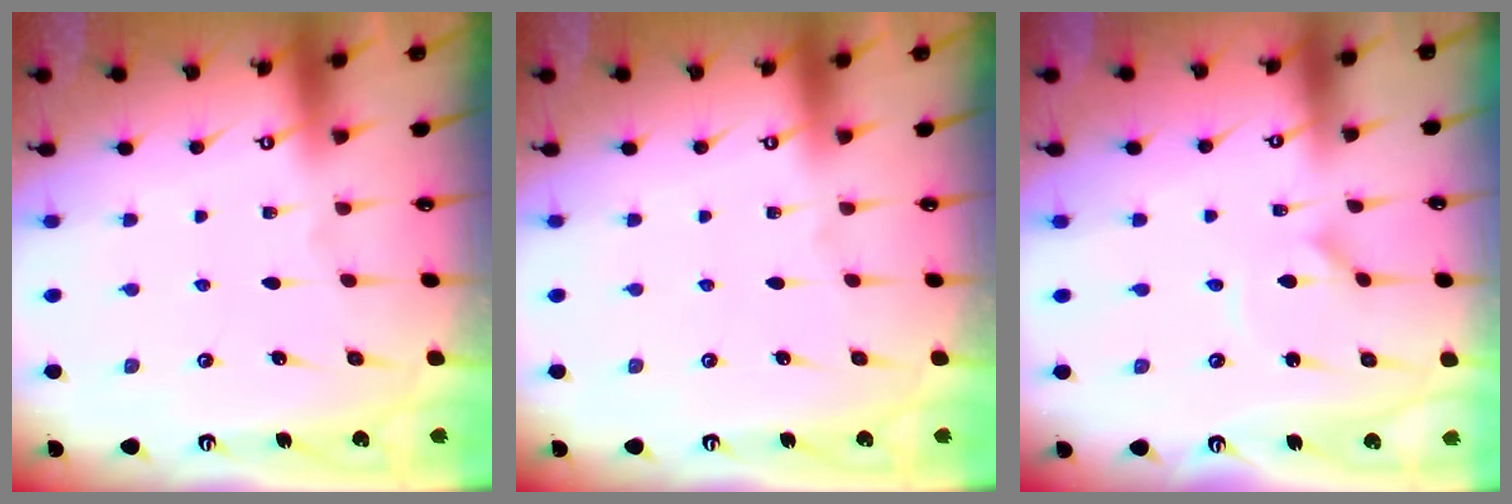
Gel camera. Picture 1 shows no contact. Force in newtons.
{"total": 0.0}
{"total": 0.8, "press": 0.8, "slide": 0.1}